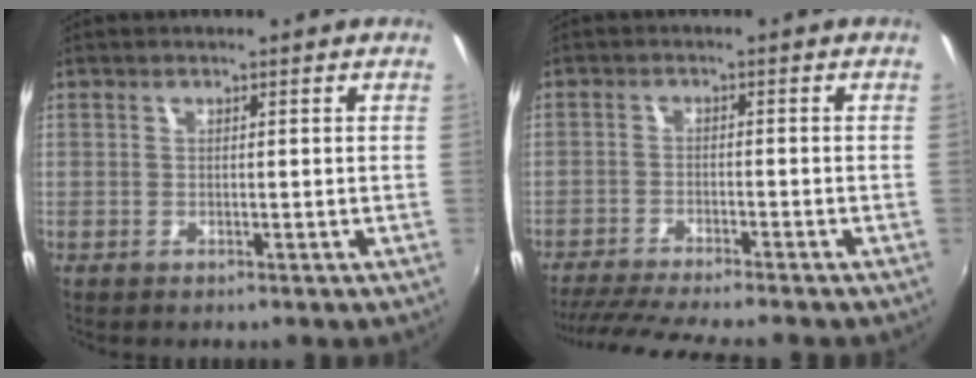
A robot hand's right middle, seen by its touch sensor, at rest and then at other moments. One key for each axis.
{"total": 10.9, "fx": -9.6, "fy": -0.1, "fz": 5.0, "tx": -0.115, "ty": -0.022, "tz": -0.158}